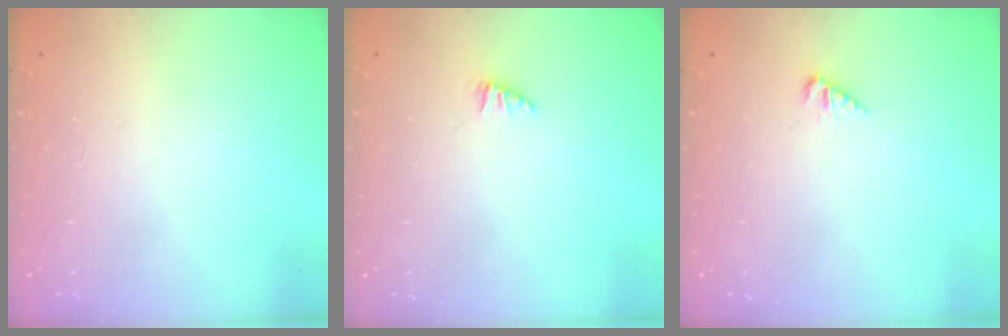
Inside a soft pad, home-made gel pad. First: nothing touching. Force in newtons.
{"total": 0.7, "press": 0.6, "slide": 0.2}
{"total": 1.5, "press": 1.5, "slide": 0.3}